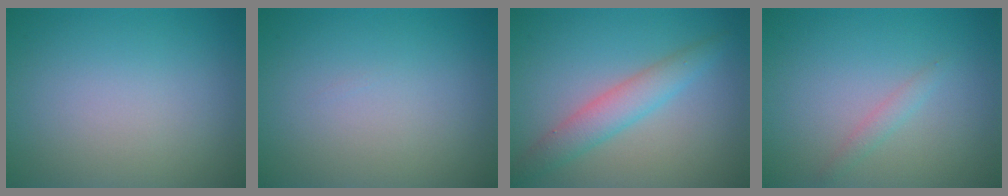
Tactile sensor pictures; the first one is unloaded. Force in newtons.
{"total": 0.0}
{"total": 3.4, "press": 3.4, "slide": 0.1}
{"total": 1.0, "press": 0.9, "slide": 0.1}